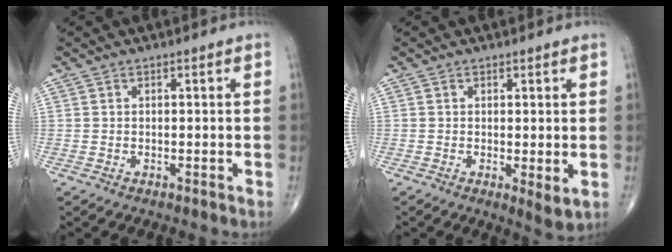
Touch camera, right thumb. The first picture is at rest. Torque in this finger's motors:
{"motor_torque": [-0.23, 0.21, -0.10, -0.11, -0.02]}